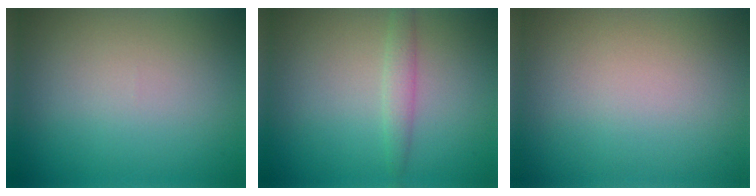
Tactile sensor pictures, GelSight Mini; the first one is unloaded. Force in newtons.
{"total": 1.6, "press": 1.6, "slide": 0.0}
{"total": 0.0}